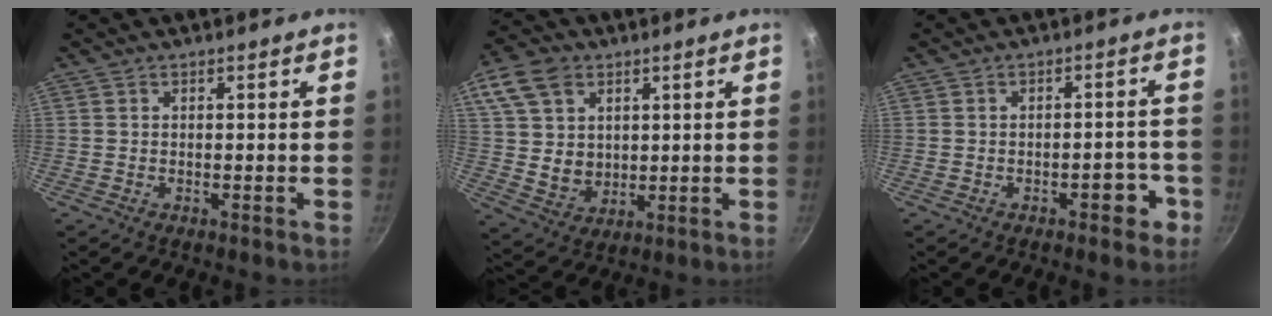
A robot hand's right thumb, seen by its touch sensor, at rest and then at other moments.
{"total": 15.2, "force": [5.7, 11.8, 7.7], "torque": [-0.146, -0.005, 0.118]}
{"total": 4.5, "force": [-2.3, 2.3, 3.1], "torque": [-0.017, 0.027, -0.024]}